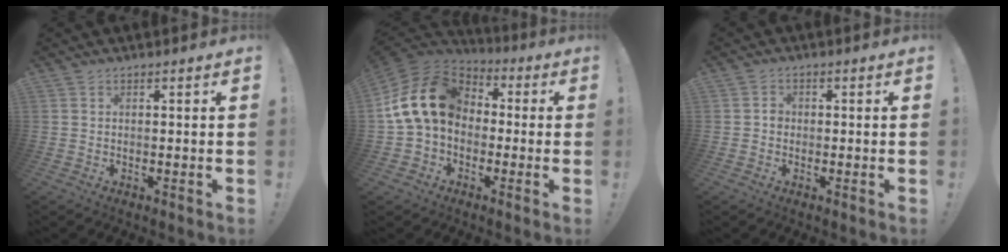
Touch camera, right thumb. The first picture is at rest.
{"total": 18.7, "force": [2.1, 13.6, 12.7], "torque": [-0.230, 0.014, 0.044]}
{"total": 2.0, "force": [-0.8, 1.6, 1.0], "torque": [-0.010, 0.006, -0.015]}